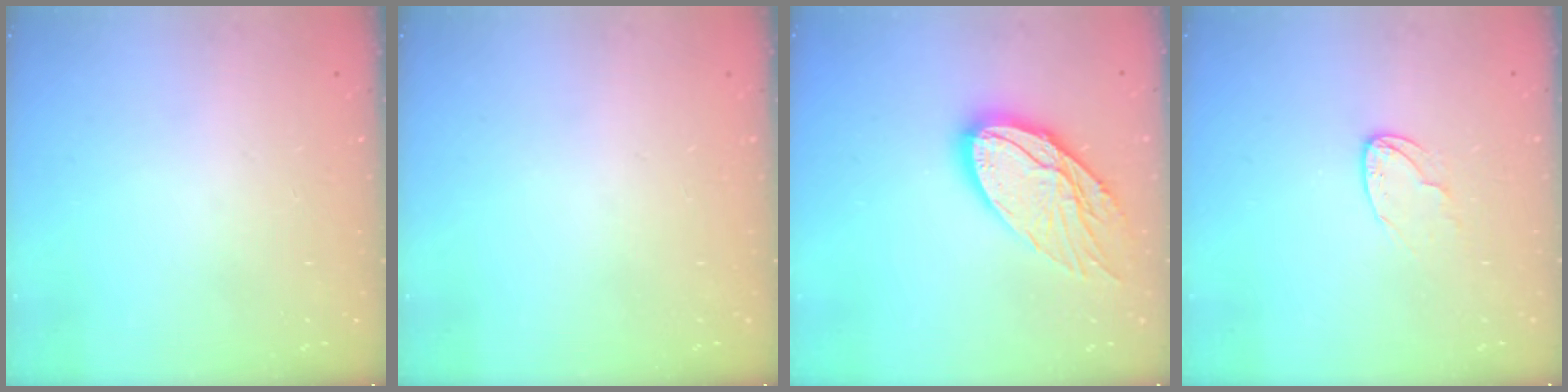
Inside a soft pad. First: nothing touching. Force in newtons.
{"total": 0.0}
{"total": 16.2, "press": 16.1, "slide": 1.3}
{"total": 6.7, "press": 6.6, "slide": 0.6}